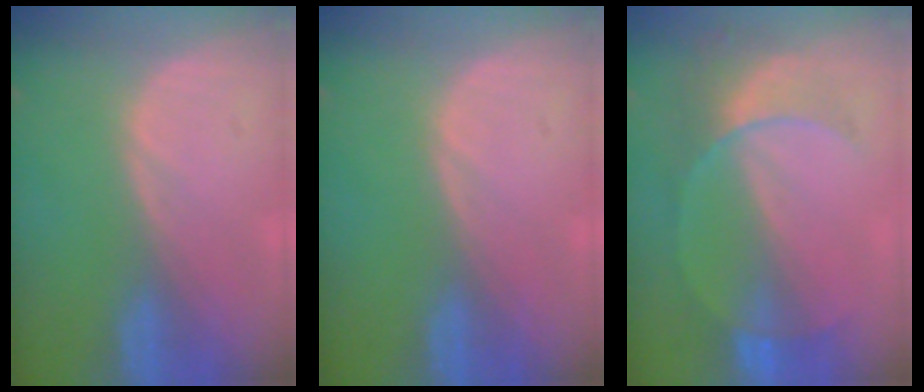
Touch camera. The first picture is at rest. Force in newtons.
{"total": 0.0}
{"total": 7.5, "press": 6.6, "slide": 3.6}